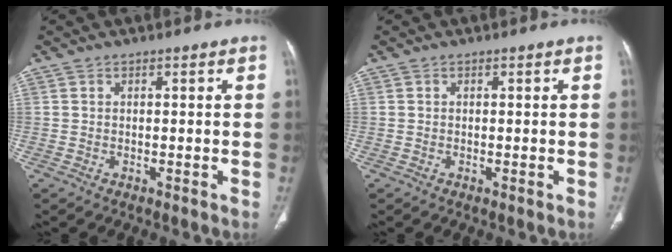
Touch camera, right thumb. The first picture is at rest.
{"total": 0.0}